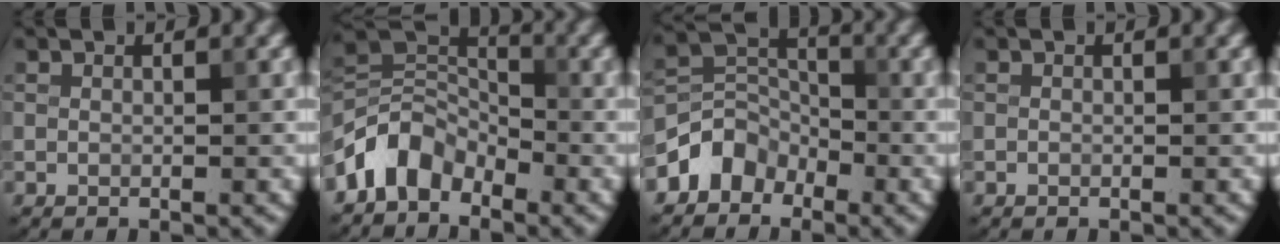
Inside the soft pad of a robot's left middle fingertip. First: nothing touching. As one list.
[{"total": 4.8, "force": [-3.3, 3.0, 1.9], "torque": [-0.031, 0.009, -0.076]}, {"total": 3.6, "force": [-2.4, 2.6, 0.7], "torque": [-0.005, 0.009, -0.053]}, {"total": 0.0}]